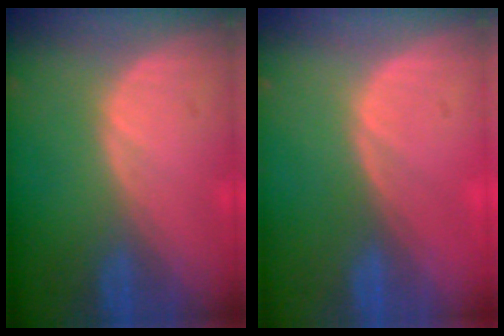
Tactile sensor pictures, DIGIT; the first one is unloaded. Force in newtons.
{"total": 0.6, "press": 0.2, "slide": 0.5}